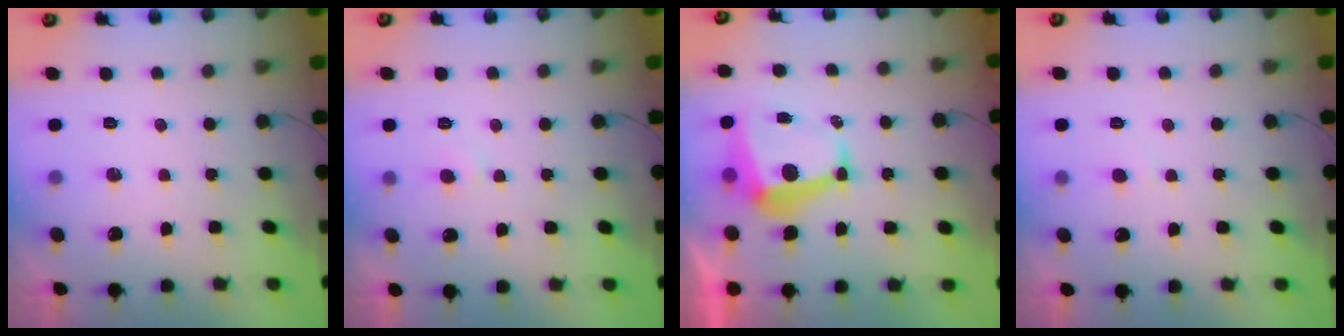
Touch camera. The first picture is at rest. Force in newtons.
{"total": 3.7, "press": 3.6, "slide": 0.4}
{"total": 7.1, "press": 7.1, "slide": 1.0}
{"total": 2.1, "press": 2.1, "slide": 0.1}